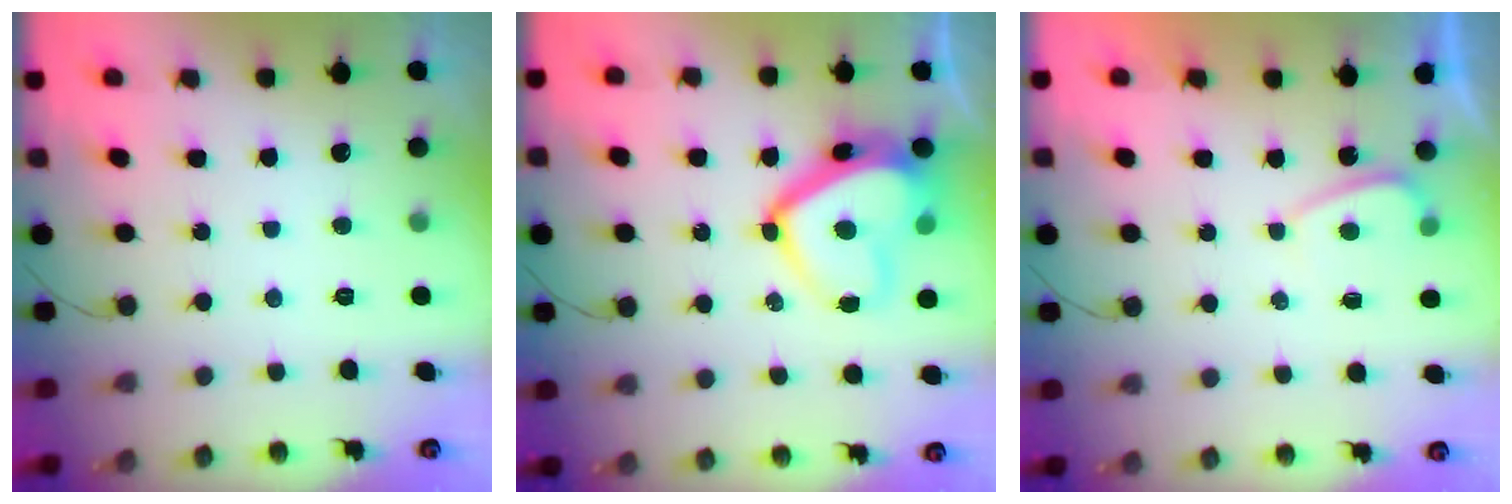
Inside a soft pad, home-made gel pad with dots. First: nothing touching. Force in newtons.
{"total": 14.4, "press": 14.3, "slide": 1.4}
{"total": 1.1, "press": 1.0, "slide": 0.5}